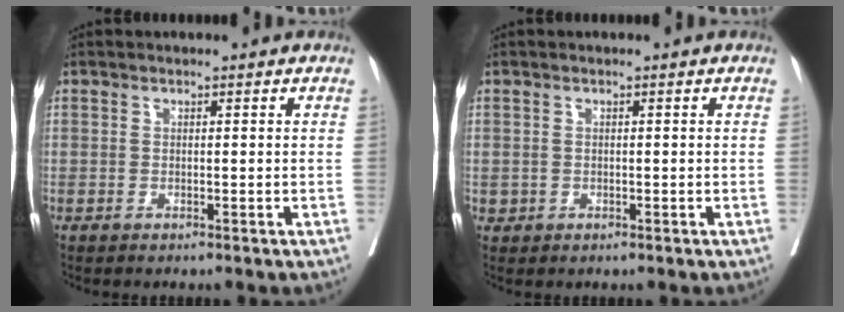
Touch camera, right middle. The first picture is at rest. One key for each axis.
{"total": 0.6, "fx": 0.0, "fy": 0.6, "fz": 0.1, "tx": 0.006, "ty": 0.004, "tz": 0.000}